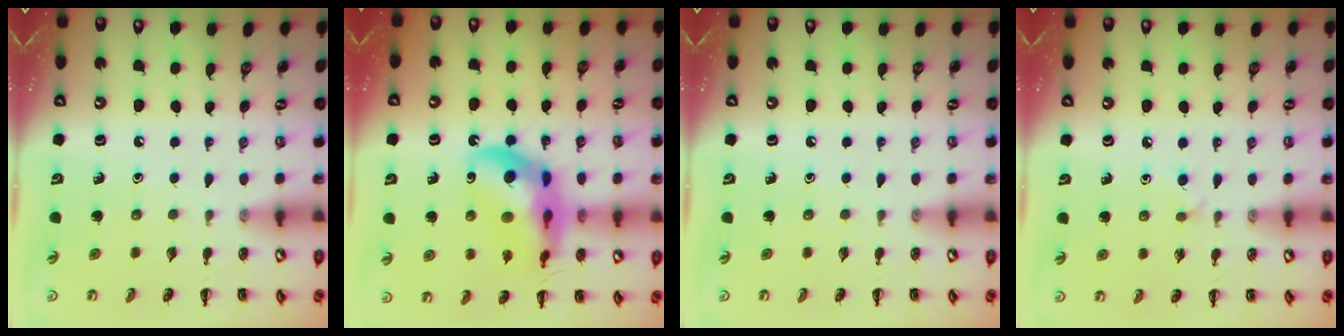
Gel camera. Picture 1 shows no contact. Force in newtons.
{"total": 17.0, "press": 16.5, "slide": 4.3}
{"total": 0.0}
{"total": 3.9, "press": 3.7, "slide": 1.3}